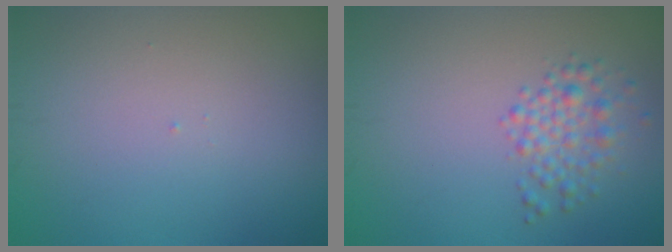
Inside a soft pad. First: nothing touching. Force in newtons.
{"total": 2.5, "press": 2.5, "slide": 0.0}